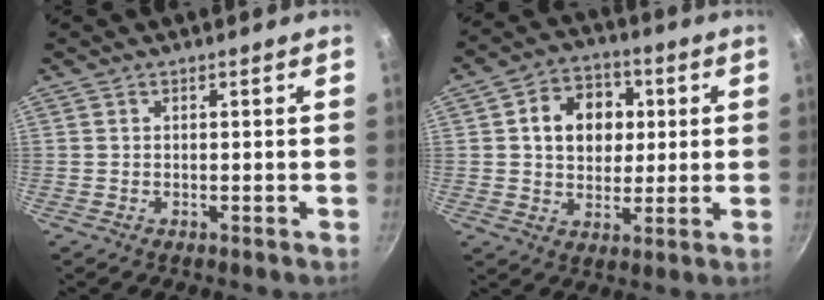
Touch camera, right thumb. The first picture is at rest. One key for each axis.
{"total": 11.8, "fx": 2.3, "fy": 9.4, "fz": 6.7, "tx": -0.070, "ty": 0.006, "tz": 0.029}